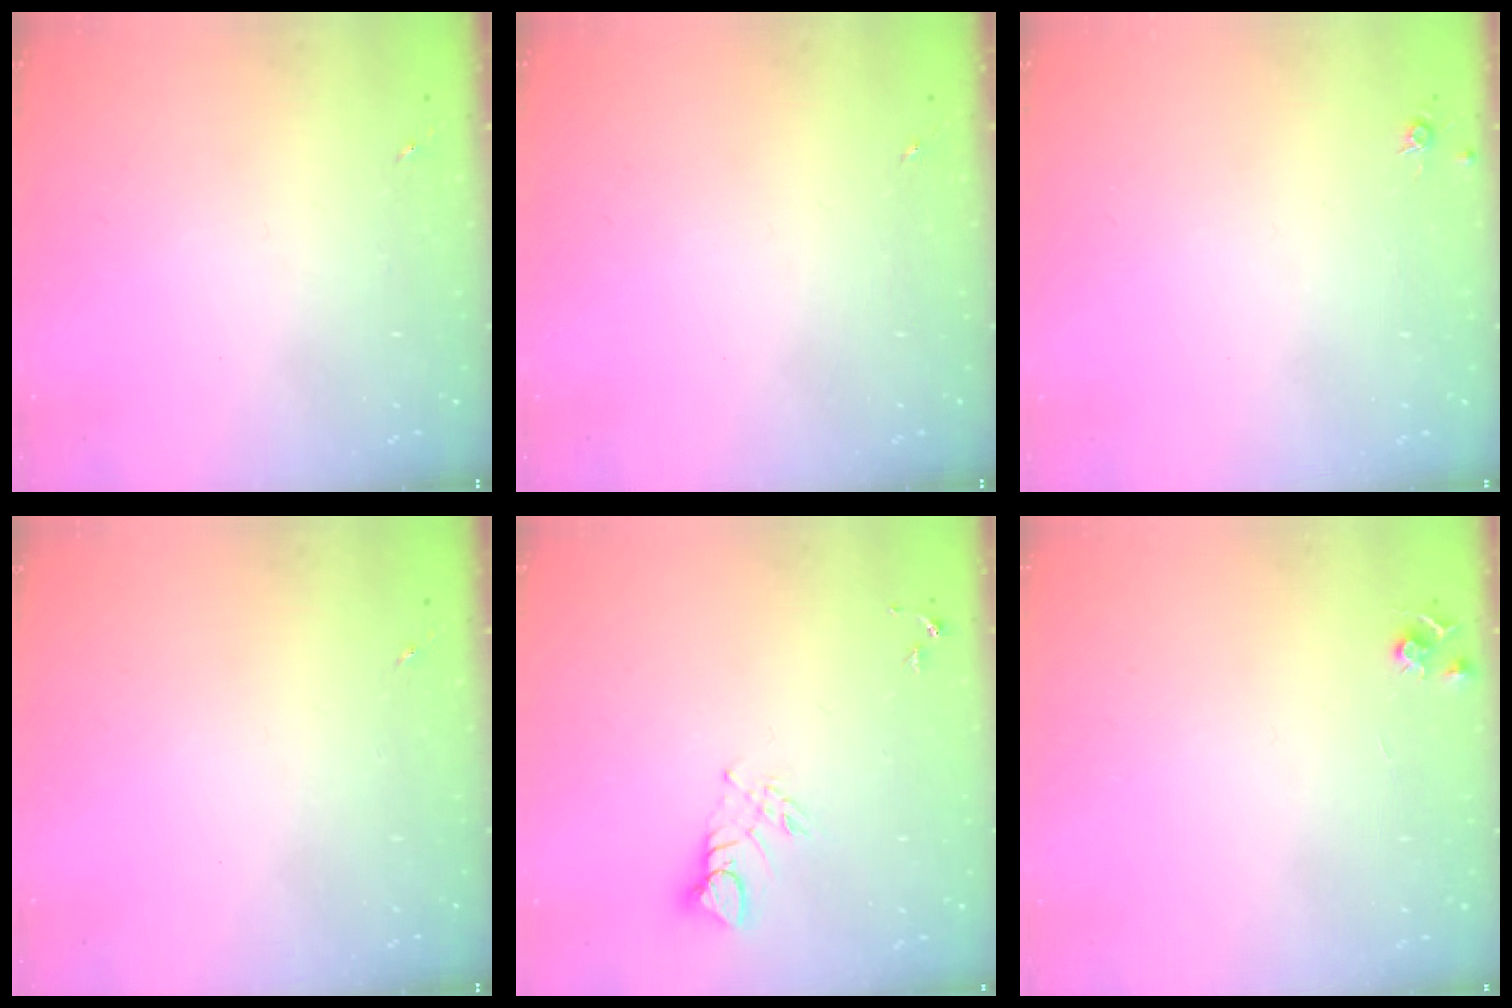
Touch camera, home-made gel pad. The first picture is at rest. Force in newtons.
{"total": 0.0}
{"total": 4.4, "press": 4.3, "slide": 0.5}
{"total": 0.0}
{"total": 5.3, "press": 5.2, "slide": 0.4}
{"total": 5.2, "press": 5.2, "slide": 0.7}